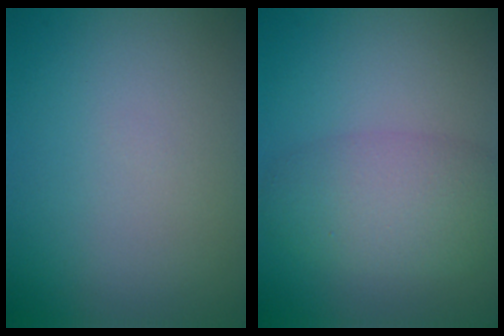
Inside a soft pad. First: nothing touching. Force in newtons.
{"total": 4.9, "press": 4.9, "slide": 0.1}